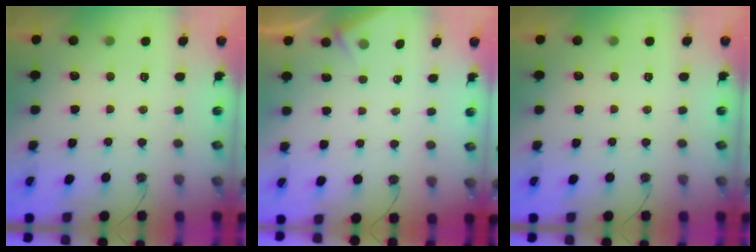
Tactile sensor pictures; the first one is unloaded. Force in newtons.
{"total": 2.9, "press": 2.9, "slide": 0.4}
{"total": 0.0}